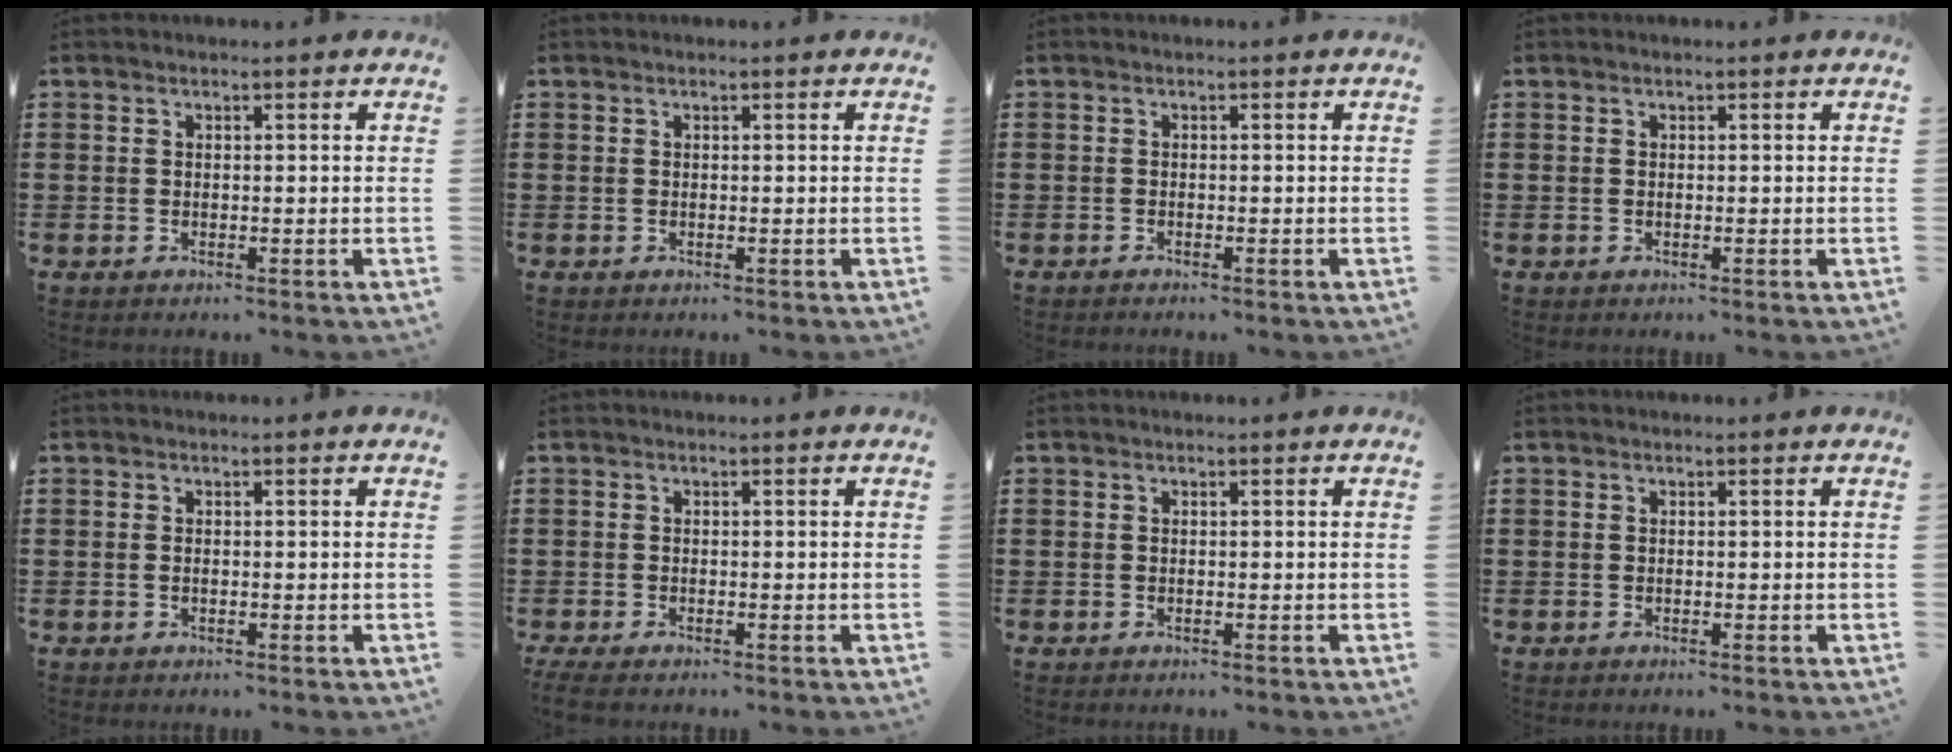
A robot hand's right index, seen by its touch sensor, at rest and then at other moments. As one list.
[{"total": 0.0}, {"total": 0.5, "force": [-0.5, 0.1, 0.0], "torque": [-0.002, -0.001, -0.011]}, {"total": 0.0}, {"total": 0.0}, {"total": 1.0, "force": [-0.9, 0.1, 0.4], "torque": [-0.014, -0.006, -0.017]}, {"total": 0.0}, {"total": 0.0}]